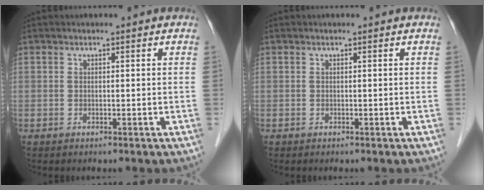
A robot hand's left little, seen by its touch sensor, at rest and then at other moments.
{"total": 0.0}